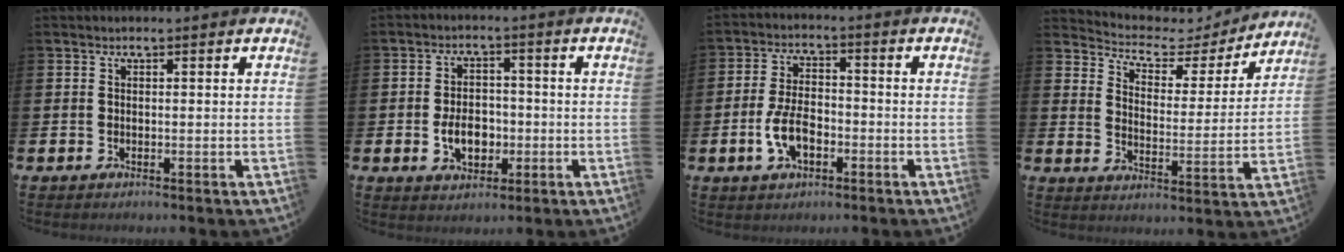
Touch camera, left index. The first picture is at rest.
{"total": 4.9, "force": [-1.2, 3.5, 3.3], "torque": [-0.045, 0.000, -0.026]}
{"total": 6.1, "force": [-2.2, 3.3, 4.7], "torque": [-0.090, 0.007, -0.042]}
{"total": 5.0, "force": [4.3, 2.2, 1.1], "torque": [-0.052, -0.032, 0.067]}